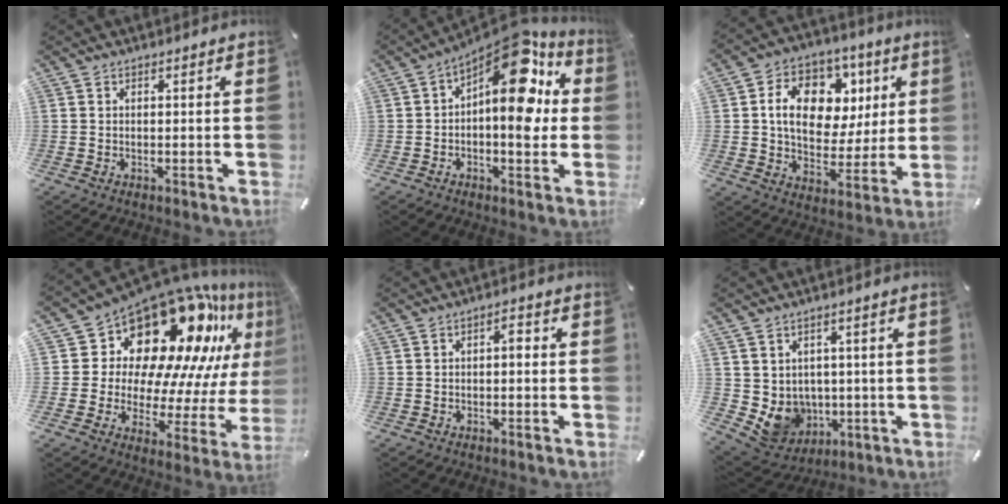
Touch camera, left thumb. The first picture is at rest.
{"total": 17.0, "force": [6.4, 7.5, 13.9], "torque": [-0.184, -0.058, 0.104]}
{"total": 14.8, "force": [4.5, 11.2, 8.6], "torque": [-0.138, -0.008, 0.087]}
{"total": 20.7, "force": [14.5, 11.6, 9.2], "torque": [-0.123, -0.141, 0.253]}
{"total": 2.6, "force": [-0.3, 1.2, 2.3], "torque": [-0.040, 0.009, -0.011]}
{"total": 7.1, "force": [0.3, 7.0, 1.1], "torque": [-0.045, -0.024, 0.013]}